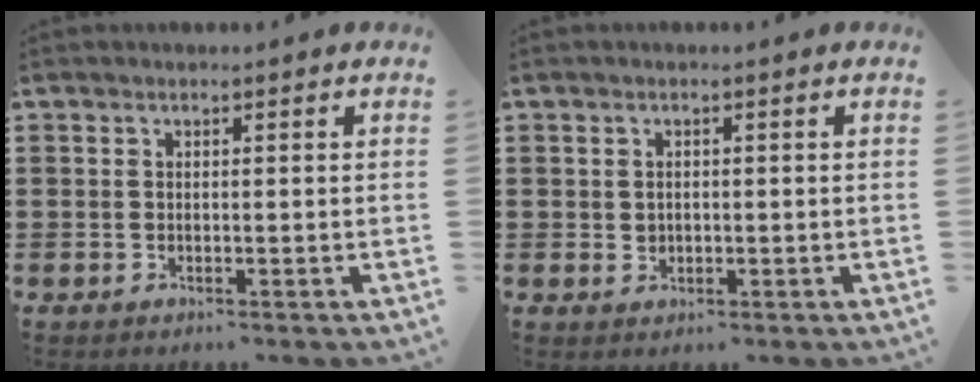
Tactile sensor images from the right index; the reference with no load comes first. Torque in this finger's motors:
{"motor_torque": [-1.01, 1.13, 0.00, 0.02]}